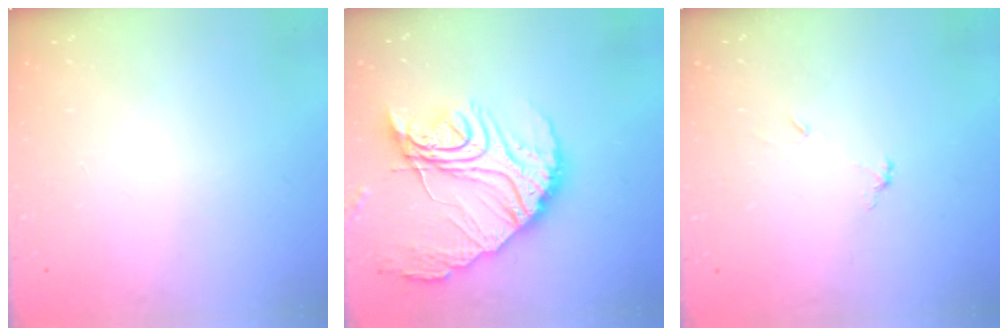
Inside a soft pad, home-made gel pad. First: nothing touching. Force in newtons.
{"total": 22.9, "press": 22.8, "slide": 2.0}
{"total": 4.7, "press": 4.6, "slide": 0.3}